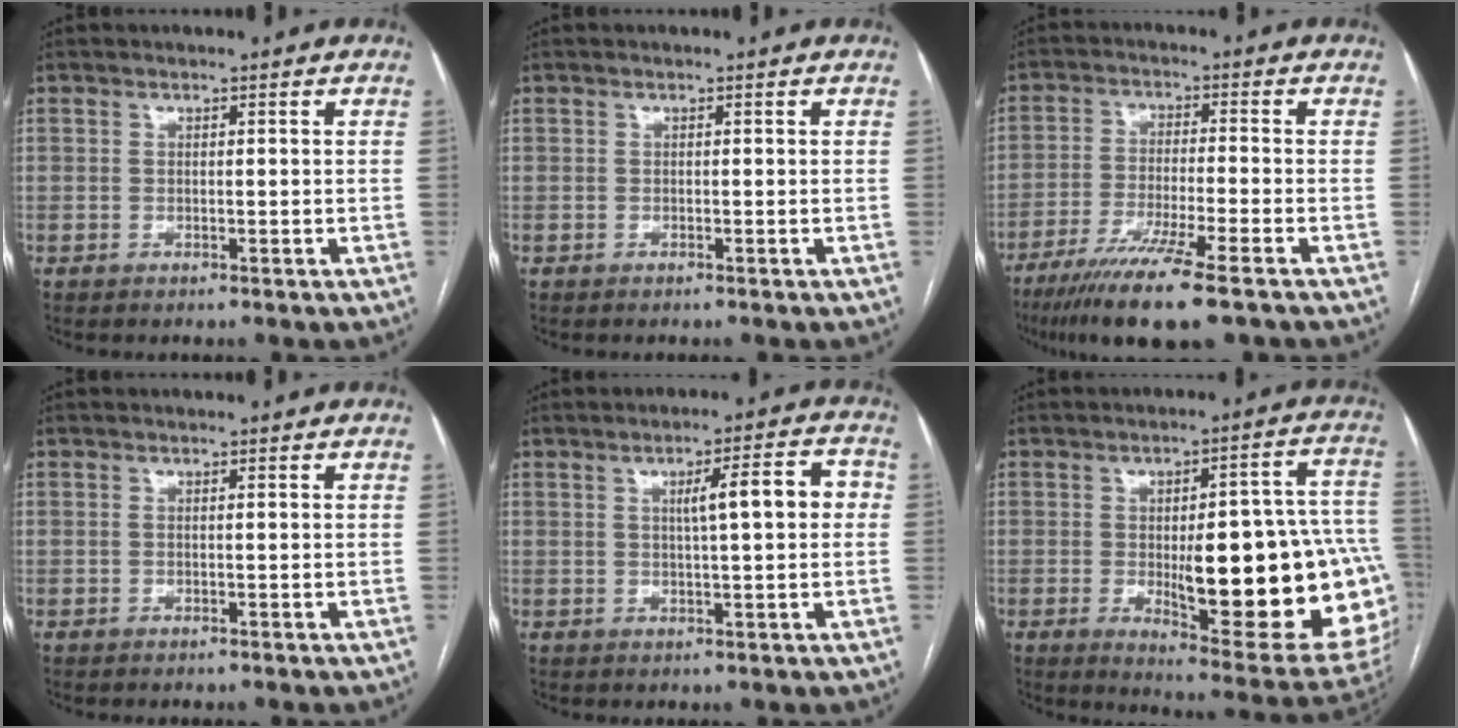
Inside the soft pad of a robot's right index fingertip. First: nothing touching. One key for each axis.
{"total": 0.0}
{"total": 12.6, "fx": -8.7, "fy": 0.1, "fz": 9.1, "tx": -0.161, "ty": -0.036, "tz": -0.143}
{"total": 0.0}
{"total": 7.0, "fx": 1.1, "fy": 0.9, "fz": 6.9, "tx": -0.103, "ty": 0.021, "tz": 0.016}
{"total": 25.8, "fx": -3.6, "fy": 6.4, "fz": 24.7, "tx": -0.240, "ty": 0.012, "tz": -0.027}